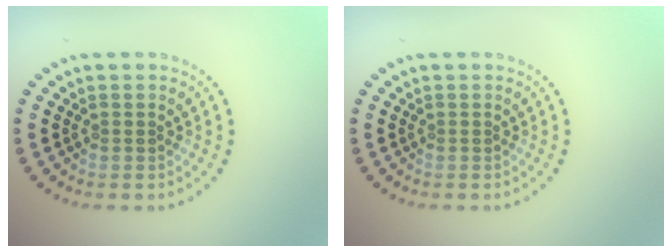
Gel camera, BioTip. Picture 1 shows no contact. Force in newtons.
{"total": 0.0}